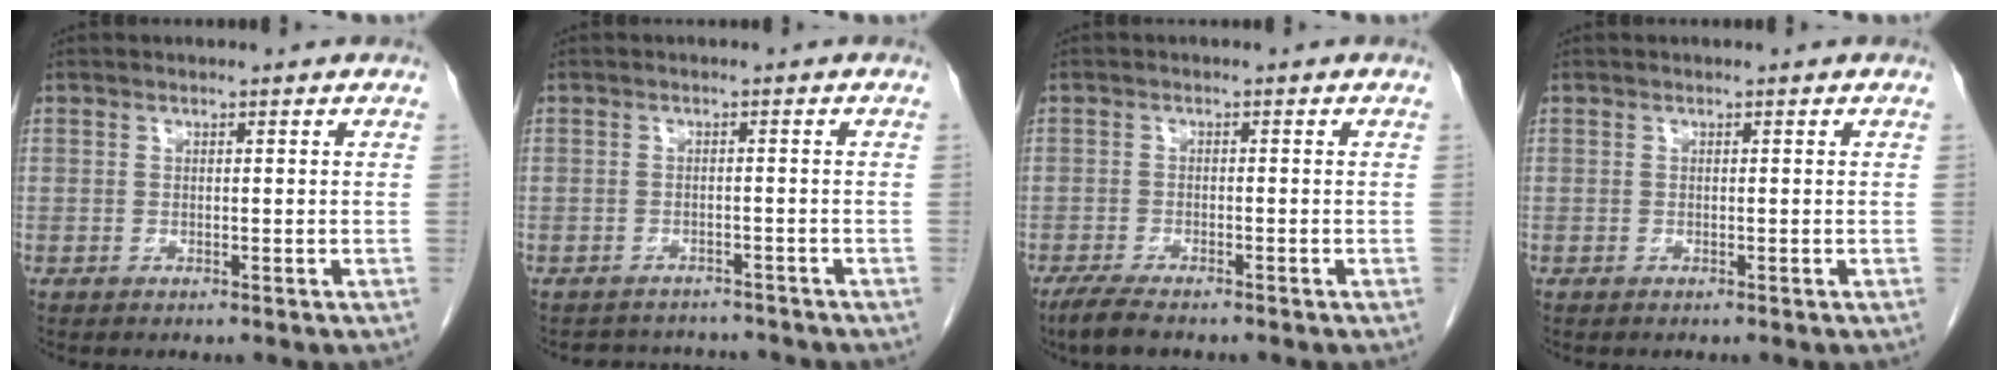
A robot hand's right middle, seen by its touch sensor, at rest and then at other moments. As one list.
[{"total": 5.3, "force": [-5.1, 1.4, 0.2], "torque": [-0.002, 0.008, -0.065]}, {"total": 4.2, "force": [-3.3, 0.8, 2.5], "torque": [-0.050, -0.011, -0.054]}, {"total": 0.0}]